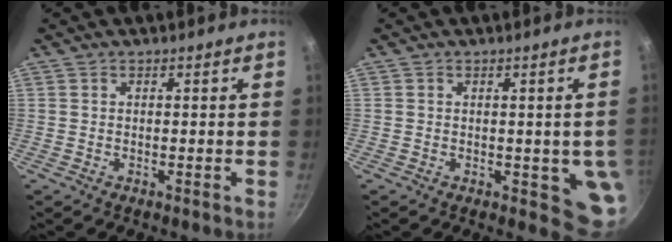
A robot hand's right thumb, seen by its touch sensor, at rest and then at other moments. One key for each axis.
{"total": 6.7, "fx": -0.7, "fy": 3.4, "fz": 5.7, "tx": -0.046, "ty": -0.008, "tz": -0.007}